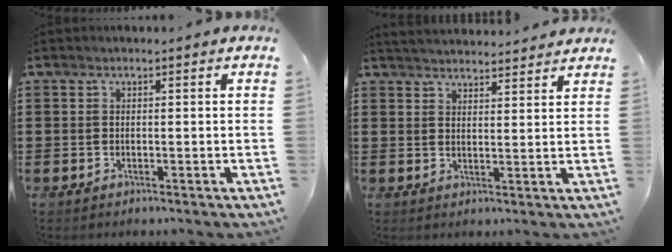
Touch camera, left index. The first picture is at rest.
{"total": 3.2, "force": [3.2, -0.1, 0.1], "torque": [-0.011, -0.013, 0.058]}